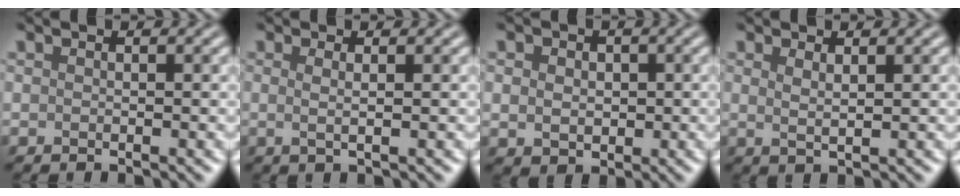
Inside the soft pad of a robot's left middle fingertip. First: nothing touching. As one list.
[{"total": 1.5, "force": [0.4, 0.5, 1.4], "torque": [-0.020, -0.003, -0.001]}, {"total": 3.1, "force": [0.5, 2.6, 1.8], "torque": [-0.023, 0.010, -0.001]}, {"total": 1.4, "force": [0.8, 0.4, 1.1], "torque": [-0.017, -0.003, 0.014]}]